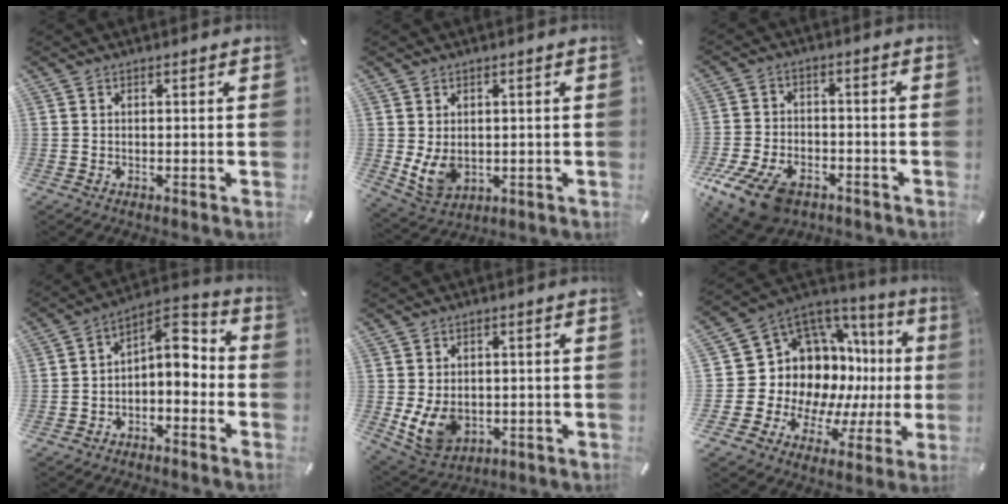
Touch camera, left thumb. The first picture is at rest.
{"total": 6.8, "force": [0.8, 5.5, 4.0], "torque": [-0.083, -0.008, 0.017]}
{"total": 12.9, "force": [-7.7, 7.3, 7.4], "torque": [-0.153, 0.038, -0.135]}
{"total": 7.1, "force": [-0.1, 5.0, 5.0], "torque": [-0.054, -0.013, -0.010]}
{"total": 8.3, "force": [-0.5, 6.7, 4.9], "torque": [-0.093, -0.002, -0.007]}
{"total": 13.9, "force": [2.7, 11.7, 6.8], "torque": [-0.093, -0.079, 0.073]}